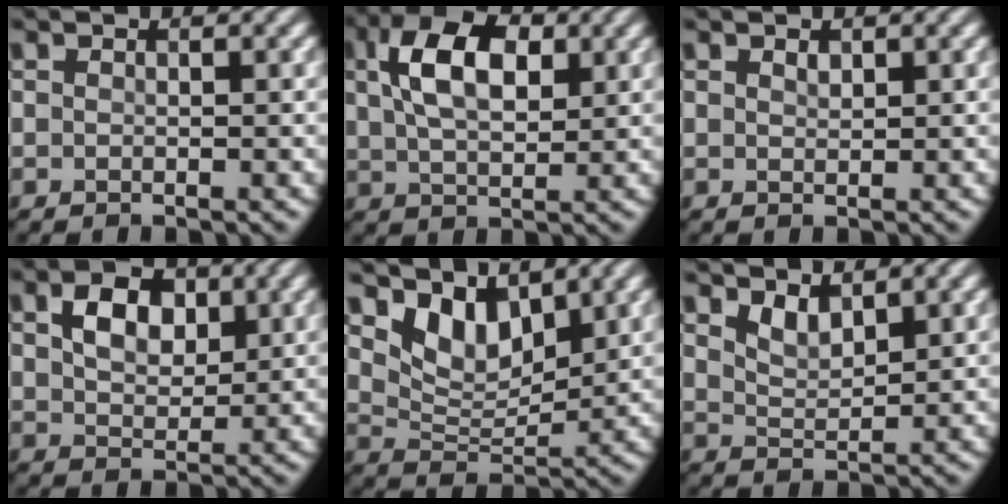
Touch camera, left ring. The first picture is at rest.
{"total": 7.1, "force": [2.3, 4.0, 5.4], "torque": [-0.108, 0.011, 0.035]}
{"total": 0.7, "force": [0.5, 0.4, 0.3], "torque": [-0.008, -0.002, 0.011]}
{"total": 4.1, "force": [1.5, 2.7, 2.7], "torque": [-0.052, 0.005, 0.023]}
{"total": 4.8, "force": [3.4, 2.3, 2.4], "torque": [-0.054, -0.011, 0.059]}
{"total": 2.1, "force": [1.6, 0.8, 1.1], "torque": [-0.023, -0.007, 0.035]}